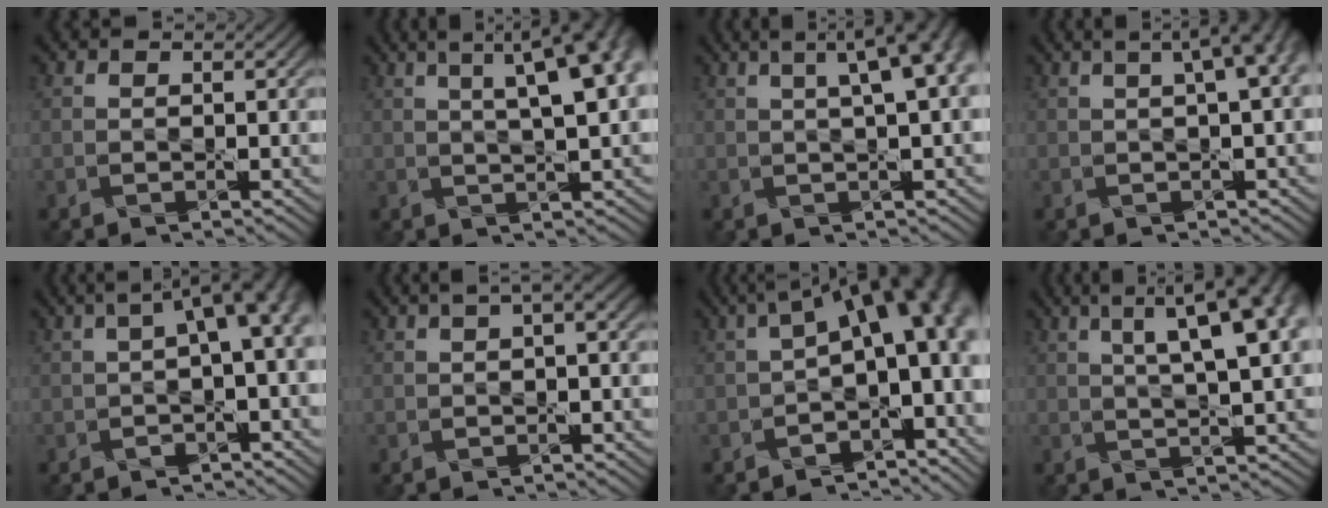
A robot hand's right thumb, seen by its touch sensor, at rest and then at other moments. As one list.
[{"total": 12.8, "force": [4.5, 4.6, 11.1], "torque": [-0.130, 0.054, 0.049]}, {"total": 9.0, "force": [2.8, 2.8, 8.1], "torque": [-0.074, 0.043, 0.017]}, {"total": 6.7, "force": [2.0, 2.2, 6.1], "torque": [-0.057, 0.031, 0.019]}, {"total": 7.2, "force": [0.6, 2.6, 6.7], "torque": [-0.094, 0.013, 0.009]}, {"total": 3.0, "force": [0.9, 0.7, 2.8], "torque": [-0.046, 0.011, 0.011]}, {"total": 13.7, "force": [0.0, 7.1, 11.7], "torque": [-0.152, -0.006, 0.018]}, {"total": 12.7, "force": [4.8, 4.2, 11.0], "torque": [-0.145, 0.045, 0.054]}]